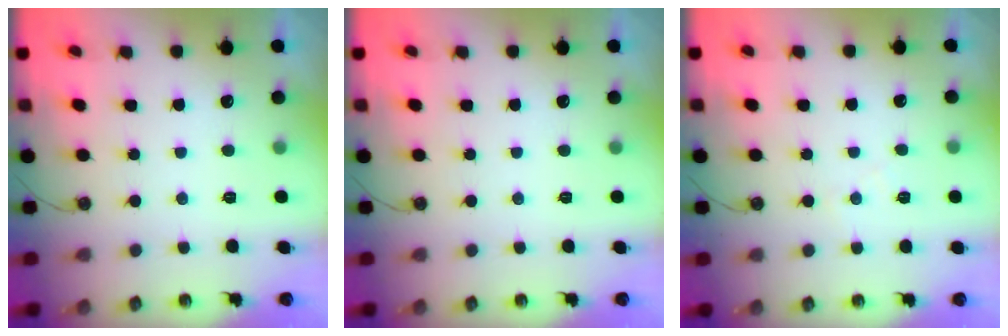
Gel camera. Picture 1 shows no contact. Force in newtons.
{"total": 0.0}
{"total": 4.5, "press": 4.5, "slide": 0.7}